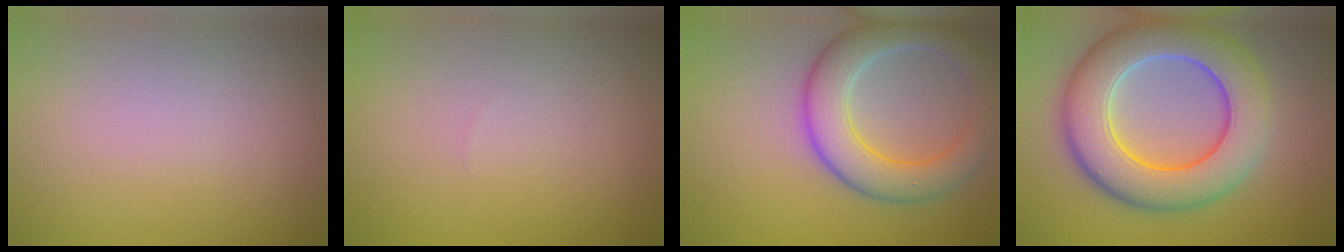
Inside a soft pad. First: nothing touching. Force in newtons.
{"total": 0.0}
{"total": 6.6, "press": 6.6, "slide": 0.4}
{"total": 10.2, "press": 10.2, "slide": 0.8}